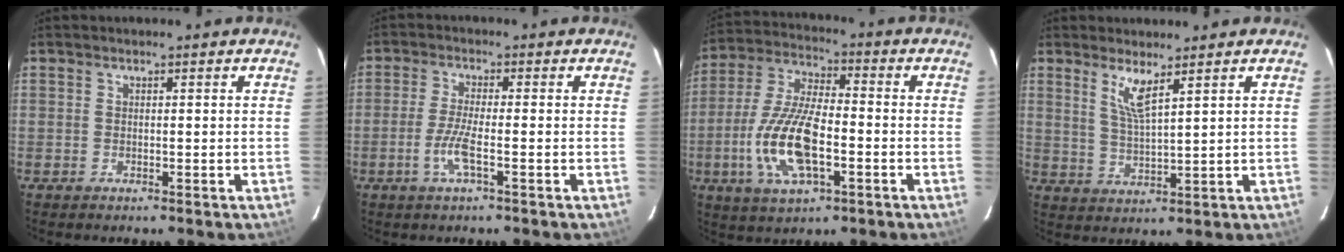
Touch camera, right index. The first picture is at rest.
{"total": 5.0, "force": [-2.0, 0.3, 4.6], "torque": [-0.100, -0.005, -0.042]}
{"total": 15.1, "force": [-4.1, 5.7, 13.3], "torque": [-0.285, -0.005, -0.078]}
{"total": 4.7, "force": [3.0, 0.2, 3.6], "torque": [-0.073, -0.010, 0.059]}